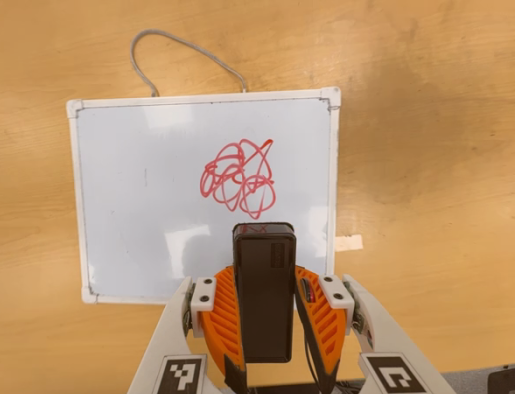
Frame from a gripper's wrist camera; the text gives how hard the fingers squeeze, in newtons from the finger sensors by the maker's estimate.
{"total": 4.1, "left": 2.9, "right": 5.4}